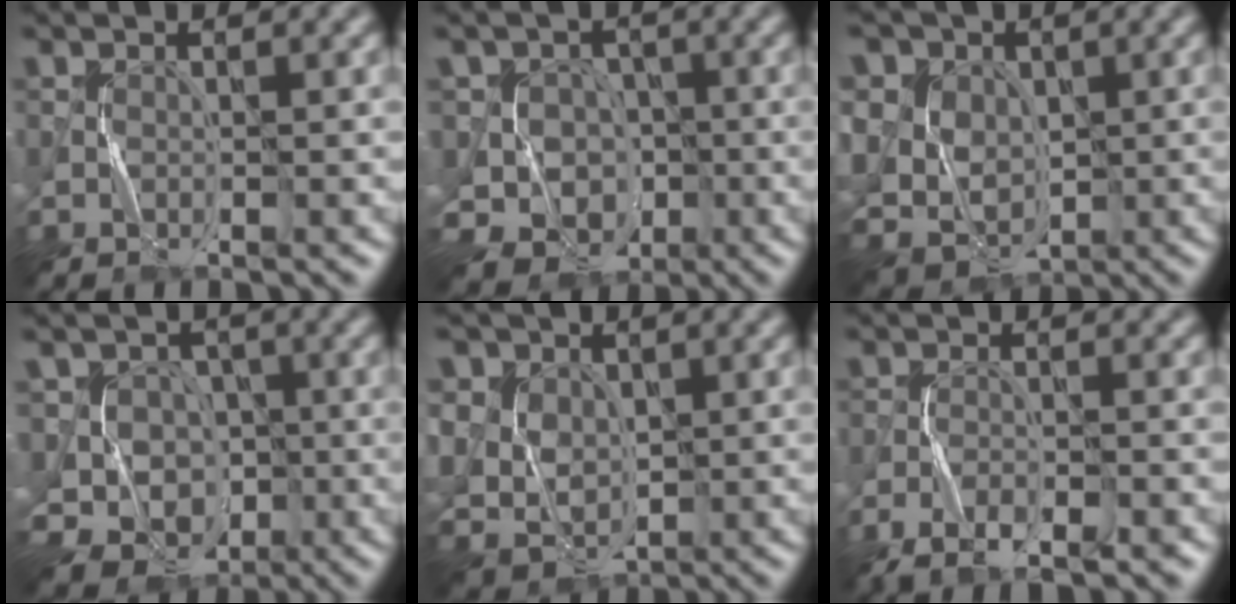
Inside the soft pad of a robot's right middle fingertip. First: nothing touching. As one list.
[{"total": 8.0, "force": [-3.0, 7.1, 2.2], "torque": [-0.021, 0.014, -0.072]}, {"total": 10.0, "force": [2.4, 8.4, 4.9], "torque": [-0.115, 0.037, 0.016]}, {"total": 9.1, "force": [-3.6, 8.0, 2.7], "torque": [-0.031, 0.007, -0.080]}, {"total": 7.8, "force": [2.2, 6.6, 3.6], "torque": [-0.081, 0.026, 0.029]}, {"total": 4.6, "force": [-3.3, 1.4, 3.0], "torque": [-0.056, -0.005, -0.056]}]